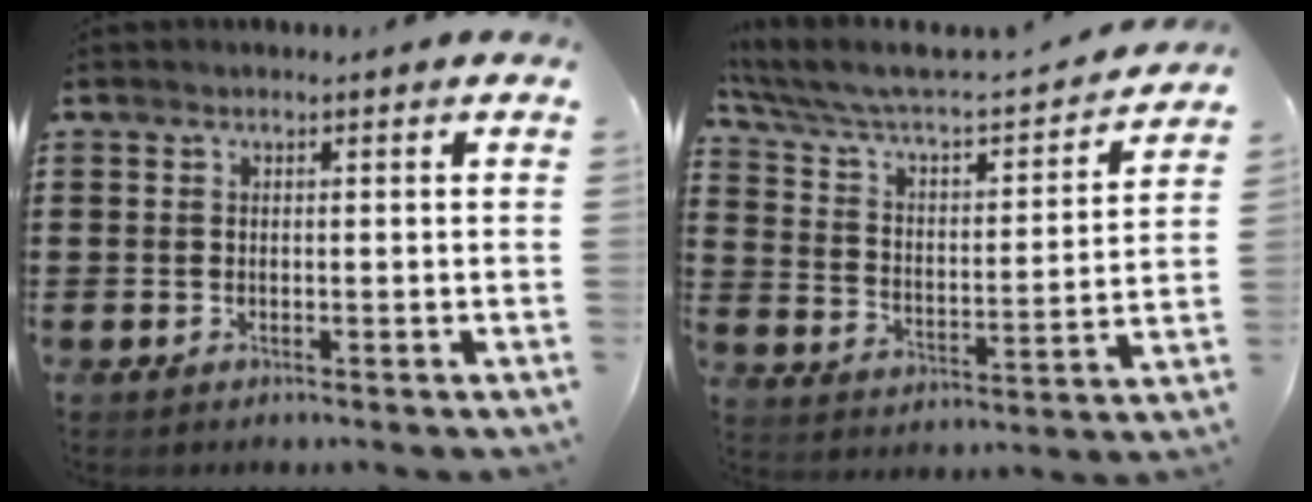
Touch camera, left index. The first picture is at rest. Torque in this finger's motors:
{"motor_torque": [-0.09, 0.03, 0.10, 0.03]}